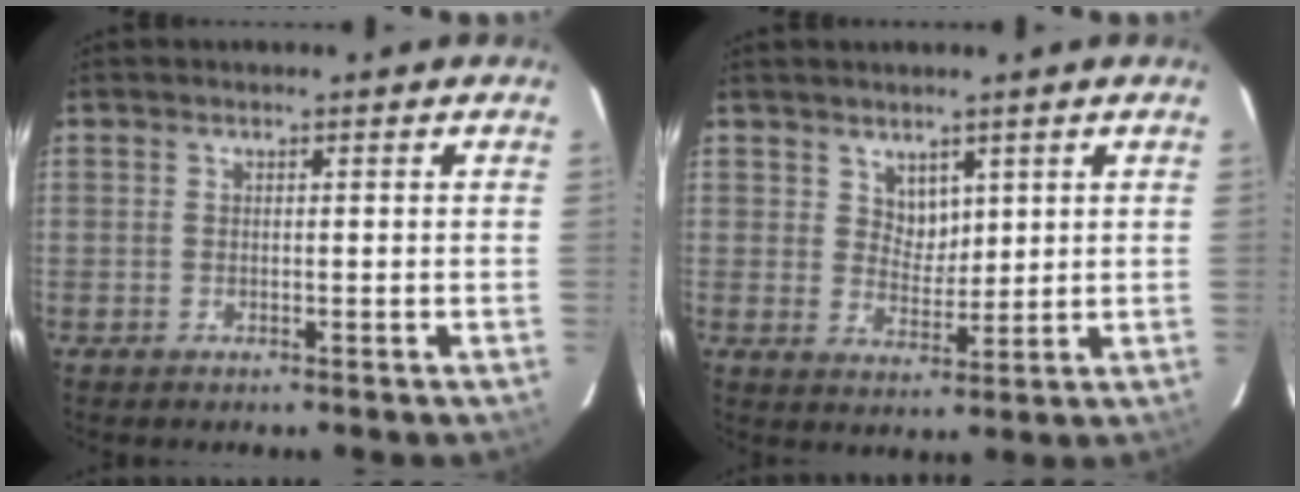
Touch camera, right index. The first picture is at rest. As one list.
[{"total": 3.8, "force": [2.3, 2.8, 1.2], "torque": [-0.012, 0.001, 0.046]}]